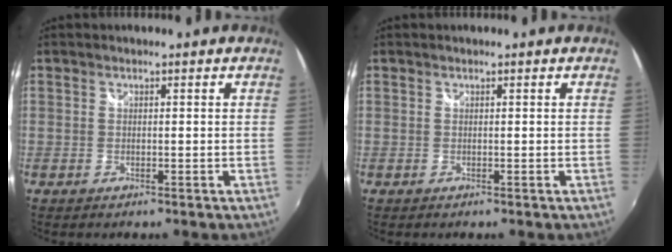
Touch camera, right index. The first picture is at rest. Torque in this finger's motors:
{"motor_torque": [0.03, 0.06, 0.00, 0.00]}